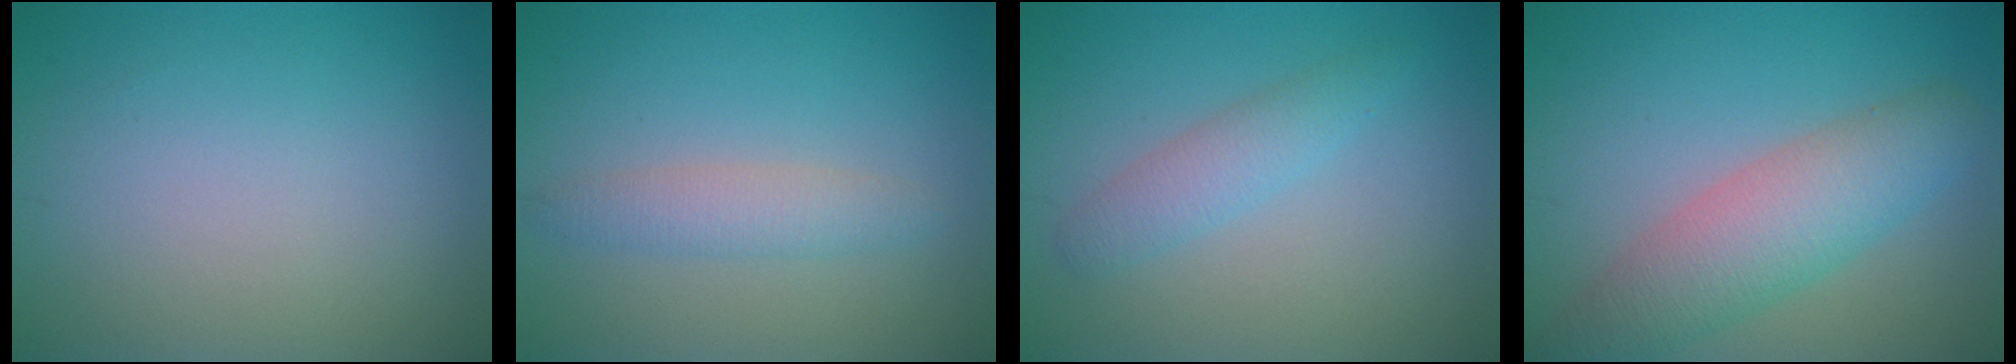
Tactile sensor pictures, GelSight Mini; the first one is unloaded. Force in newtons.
{"total": 2.2, "press": 2.2, "slide": 0.0}
{"total": 2.3, "press": 2.3, "slide": 0.0}
{"total": 5.8, "press": 5.8, "slide": 0.2}